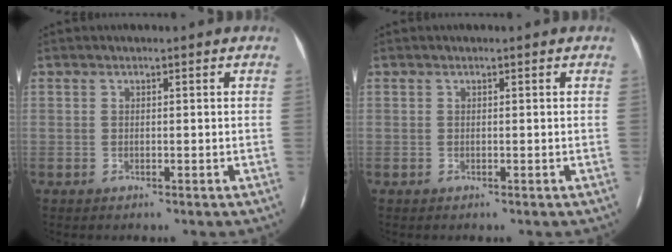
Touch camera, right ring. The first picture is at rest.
{"total": 0.0}